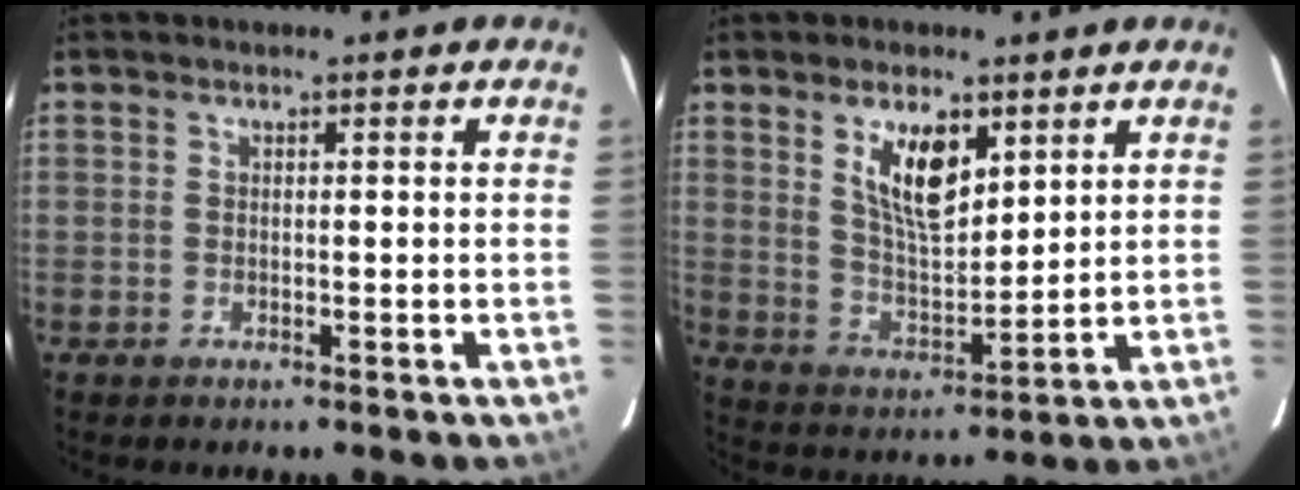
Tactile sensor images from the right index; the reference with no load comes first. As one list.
[{"total": 10.0, "force": [4.9, 4.2, 7.7], "torque": [-0.134, 0.001, 0.102]}]